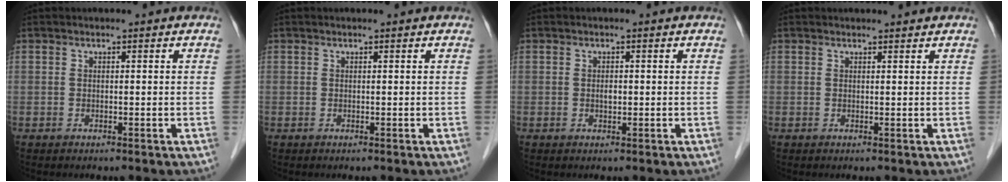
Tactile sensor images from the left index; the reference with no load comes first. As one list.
[{"total": 0.0}, {"total": 0.9, "force": [0.0, 0.5, 0.8], "torque": [-0.015, 0.001, 0.000]}, {"total": 1.3, "force": [1.3, -0.1, 0.1], "torque": [-0.008, 0.000, 0.018]}]